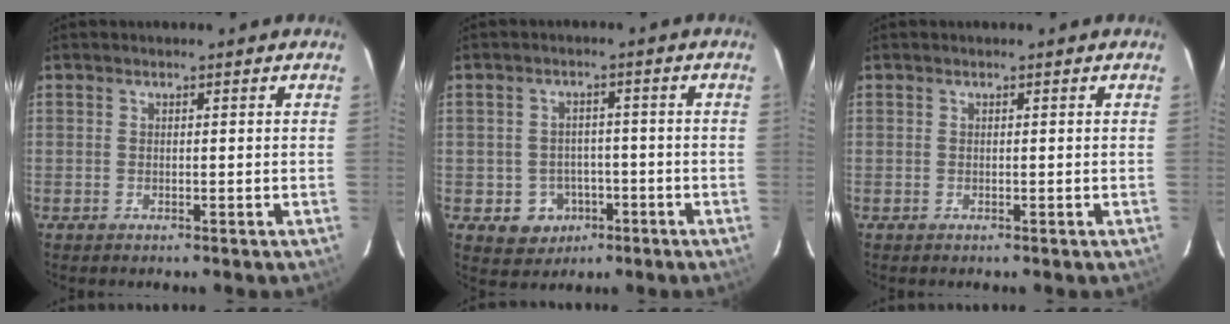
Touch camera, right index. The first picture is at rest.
{"total": 6.3, "force": [-2.6, 5.6, 1.4], "torque": [-0.042, 0.015, -0.018]}
{"total": 0.0}